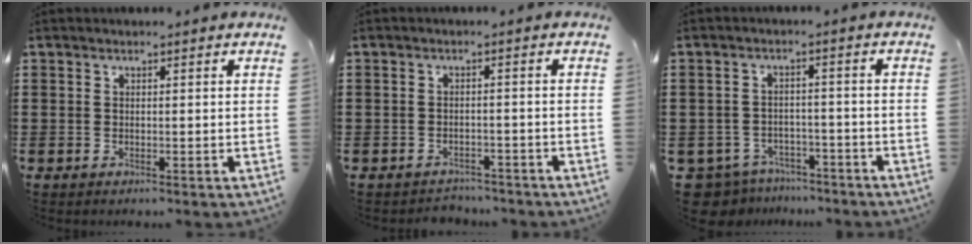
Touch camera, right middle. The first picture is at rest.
{"total": 2.1, "force": [-2.1, 0.3, -0.2], "torque": [-0.006, -0.002, -0.047]}
{"total": 4.5, "force": [-4.3, 1.2, 0.3], "torque": [-0.034, -0.003, -0.096]}